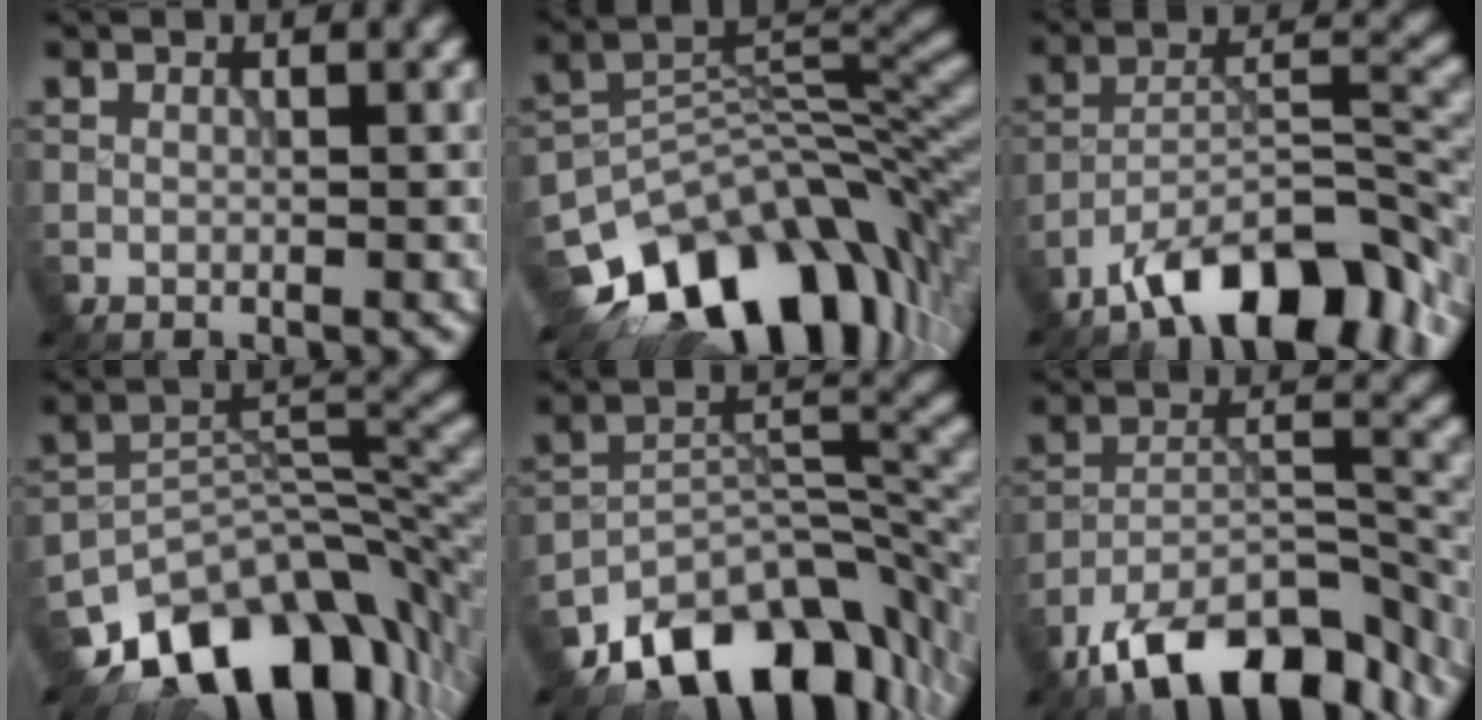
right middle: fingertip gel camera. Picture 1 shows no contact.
{"total": 14.1, "force": [-8.3, 7.4, 8.8], "torque": [-0.147, 0.002, -0.132]}
{"total": 10.8, "force": [-7.7, 3.3, 6.7], "torque": [-0.101, 0.009, -0.141]}
{"total": 13.1, "force": [-8.6, 6.4, 7.5], "torque": [-0.124, -0.002, -0.150]}
{"total": 12.6, "force": [-9.1, 5.6, 6.6], "torque": [-0.102, 0.004, -0.163]}
{"total": 12.4, "force": [-9.2, 4.7, 6.9], "torque": [-0.114, 0.003, -0.154]}